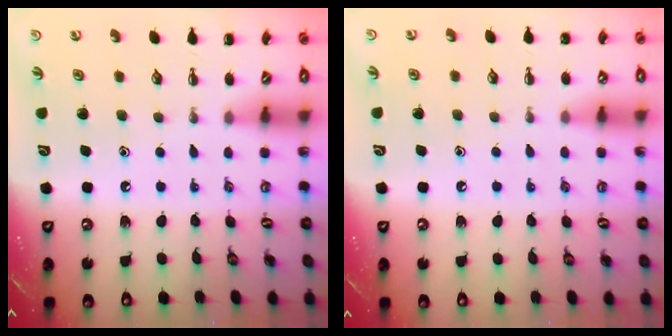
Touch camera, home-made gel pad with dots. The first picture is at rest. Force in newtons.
{"total": 4.1, "press": 3.8, "slide": 1.5}